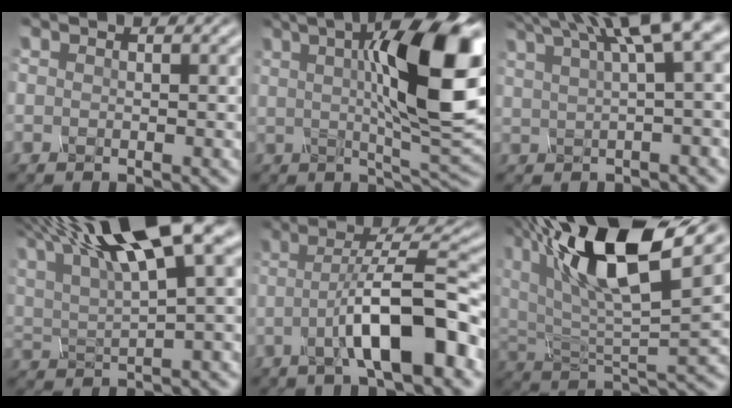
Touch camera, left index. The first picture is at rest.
{"total": 12.1, "force": [2.8, 2.0, 11.6], "torque": [-0.167, 0.009, 0.058]}
{"total": 7.0, "force": [3.6, 0.8, 6.0], "torque": [-0.049, 0.035, 0.060]}
{"total": 11.9, "force": [7.3, 2.0, 9.2], "torque": [-0.146, 0.029, 0.129]}
{"total": 7.7, "force": [-3.8, 1.1, 6.6], "torque": [-0.125, 0.022, -0.051]}
{"total": 13.6, "force": [8.7, 3.3, 10.0], "torque": [-0.216, 0.023, 0.172]}